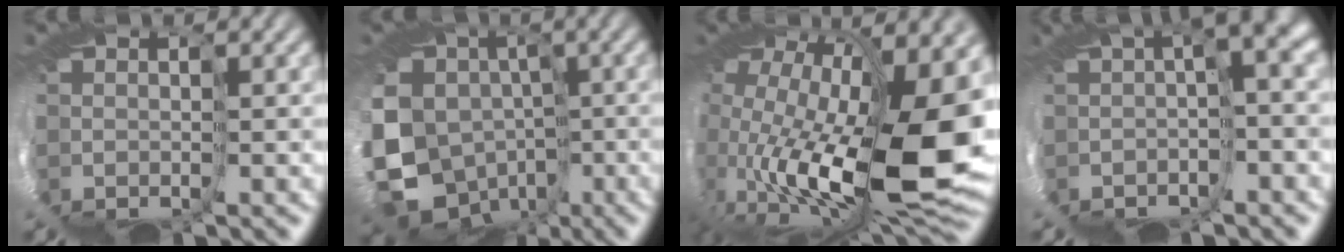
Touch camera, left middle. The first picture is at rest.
{"total": 9.8, "force": [-2.0, 9.2, 2.7], "torque": [-0.121, -0.033, -0.047]}
{"total": 12.0, "force": [0.9, 4.0, 11.3], "torque": [-0.236, -0.050, 0.037]}
{"total": 3.1, "force": [-0.2, -2.4, 2.0], "torque": [-0.040, -0.002, -0.005]}